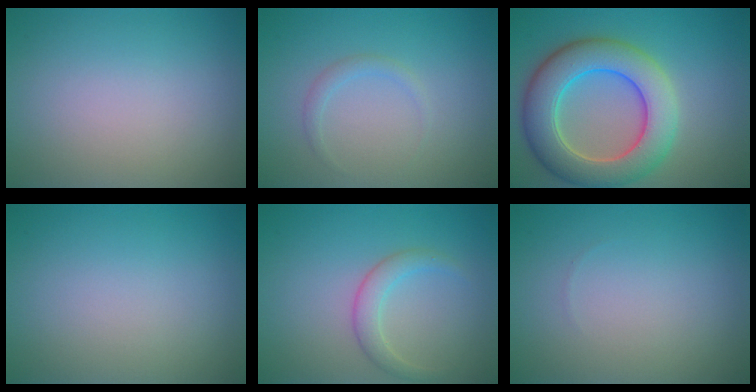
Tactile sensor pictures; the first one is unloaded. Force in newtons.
{"total": 1.0, "press": 1.0, "slide": 0.1}
{"total": 8.7, "press": 8.7, "slide": 0.6}
{"total": 0.0}
{"total": 2.2, "press": 2.1, "slide": 0.1}
{"total": 0.0}